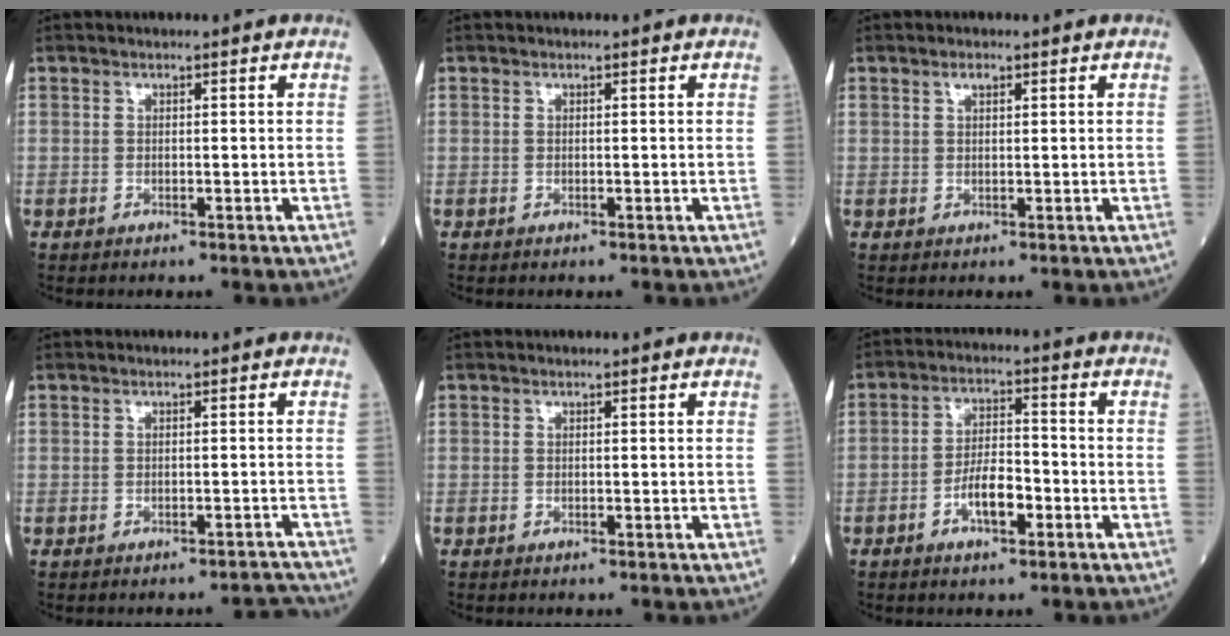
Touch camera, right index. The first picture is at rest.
{"total": 0.0}
{"total": 1.3, "force": [0.8, 0.5, 0.9], "torque": [-0.018, 0.003, 0.015]}
{"total": 1.9, "force": [-1.9, 0.0, 0.1], "torque": [0.010, 0.002, -0.019]}
{"total": 0.0}
{"total": 6.1, "force": [-2.6, 2.1, 5.1], "torque": [-0.097, 0.007, -0.048]}